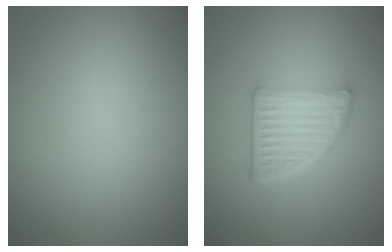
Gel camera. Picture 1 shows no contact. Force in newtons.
{"total": 5.6, "press": 3.8, "slide": 4.1}